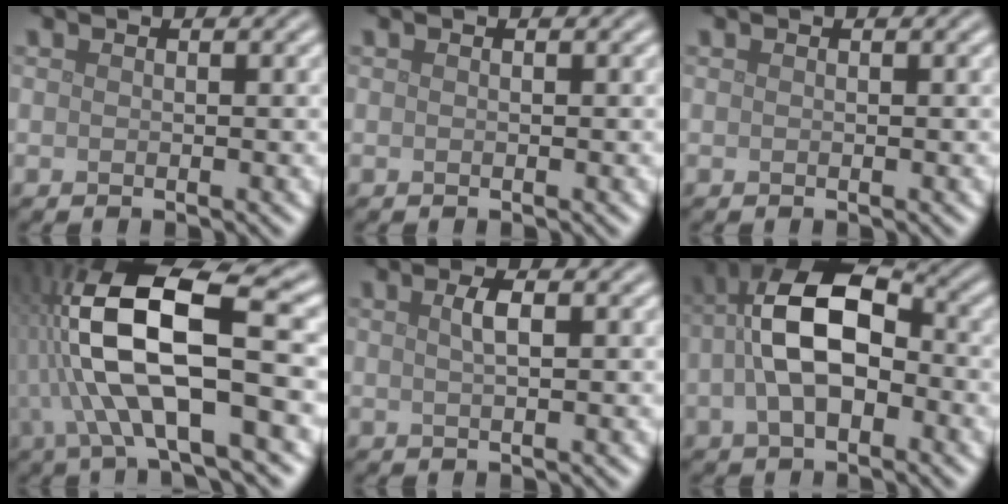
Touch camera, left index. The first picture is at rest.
{"total": 0.0}
{"total": 0.0}
{"total": 13.3, "force": [-0.8, 4.1, 12.6], "torque": [-0.246, 0.021, -0.018]}
{"total": 1.8, "force": [0.6, 0.5, 1.6], "torque": [-0.027, 0.005, 0.007]}
{"total": 9.0, "force": [-0.5, 4.8, 7.6], "torque": [-0.153, 0.023, -0.021]}